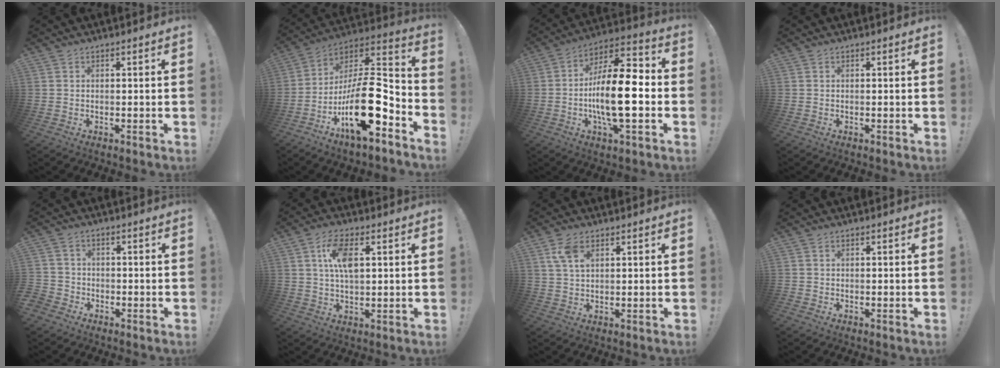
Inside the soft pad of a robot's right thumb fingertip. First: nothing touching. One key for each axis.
{"total": 21.7, "fx": -7.5, "fy": 8.4, "fz": 18.5, "tx": -0.322, "ty": 0.034, "tz": -0.121}
{"total": 19.2, "fx": -3.3, "fy": 6.4, "fz": 17.8, "tx": -0.316, "ty": 0.009, "tz": -0.055}
{"total": 0.0}
{"total": 4.1, "fx": -2.3, "fy": 3.2, "fz": 0.9, "tx": -0.034, "ty": 0.016, "tz": -0.044}
{"total": 9.2, "fx": 2.6, "fy": 4.6, "fz": 7.5, "tx": -0.128, "ty": 0.005, "tz": 0.046}
{"total": 5.9, "fx": 2.8, "fy": 3.1, "fz": 4.2, "tx": -0.077, "ty": -0.005, "tz": 0.052}
{"total": 0.7, "fx": -0.4, "fy": 0.6, "fz": 0.0, "tx": -0.006, "ty": 0.005, "tz": -0.006}